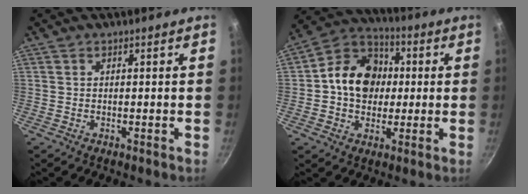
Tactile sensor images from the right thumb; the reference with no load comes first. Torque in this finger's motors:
{"motor_torque": [0.13, 0.13, 0.03, -0.03, 0.16]}